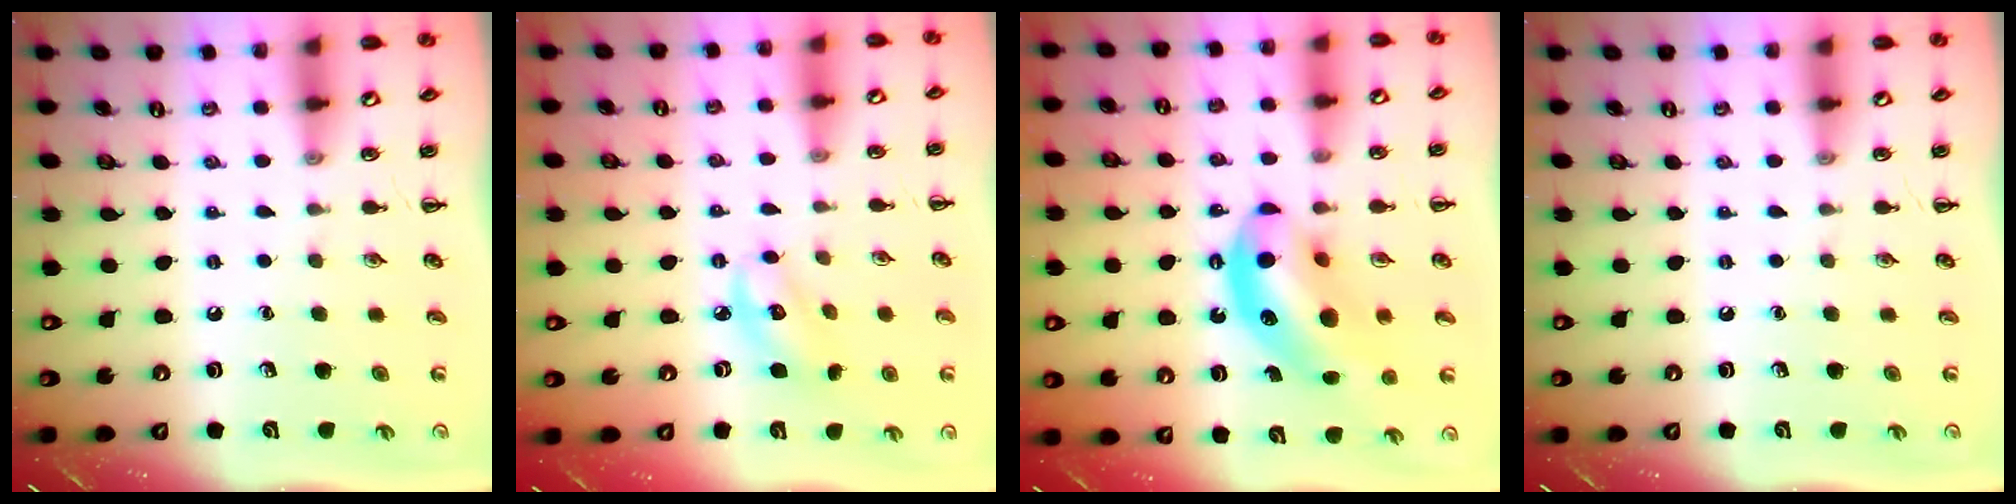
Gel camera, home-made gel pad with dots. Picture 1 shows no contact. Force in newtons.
{"total": 6.0, "press": 6.0, "slide": 0.1}
{"total": 14.2, "press": 13.7, "slide": 3.6}
{"total": 0.0}